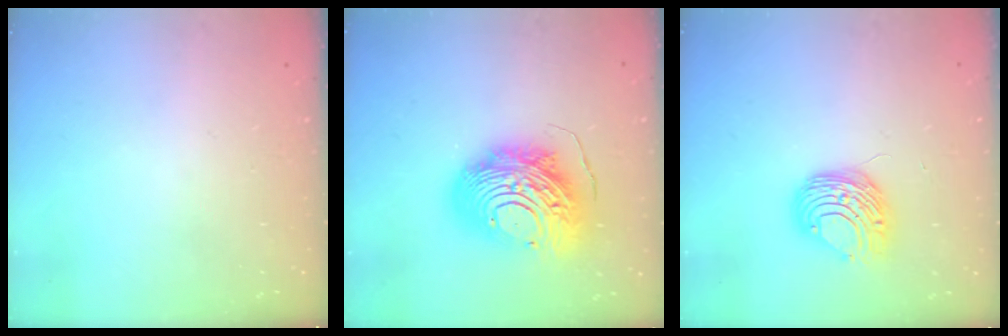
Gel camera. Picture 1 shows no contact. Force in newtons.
{"total": 17.9, "press": 17.8, "slide": 1.9}
{"total": 8.8, "press": 8.7, "slide": 0.5}